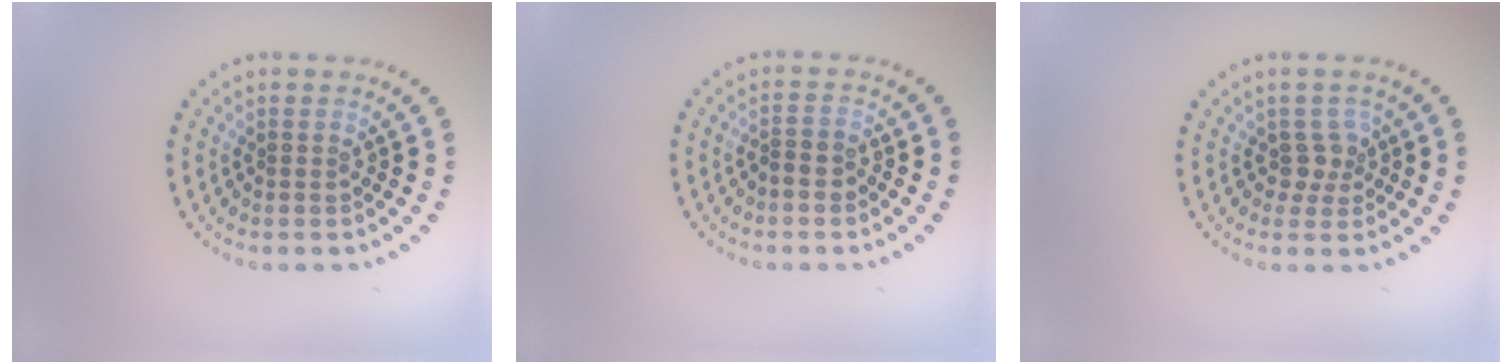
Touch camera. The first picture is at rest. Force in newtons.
{"total": 1.5, "press": 1.4, "slide": 0.6}
{"total": 1.8, "press": 1.3, "slide": 1.2}